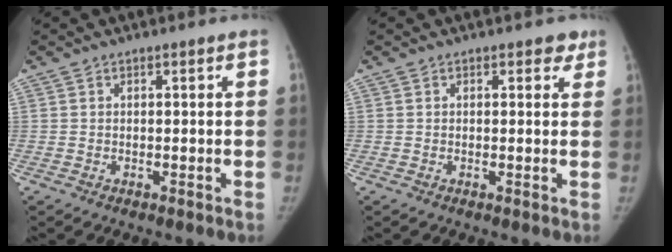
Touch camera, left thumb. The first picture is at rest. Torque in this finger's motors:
{"motor_torque": [0.24, 0.08, 0.61, -0.42, 0.04]}